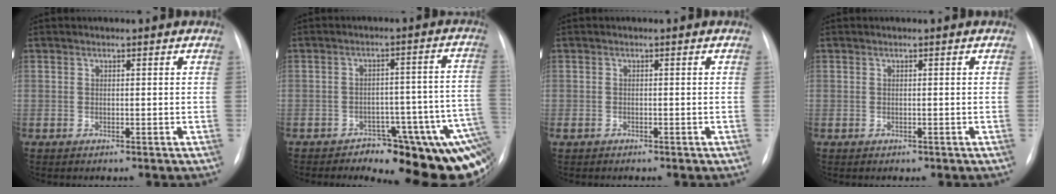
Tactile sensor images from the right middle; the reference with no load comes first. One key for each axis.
{"total": 16.3, "fx": -10.7, "fy": 5.2, "fz": 11.0, "tx": -0.023, "ty": 0.045, "tz": -0.123}
{"total": 1.4, "fx": -1.1, "fy": 0.8, "fz": 0.4, "tx": -0.012, "ty": 0.000, "tz": -0.014}
{"total": 0.0}